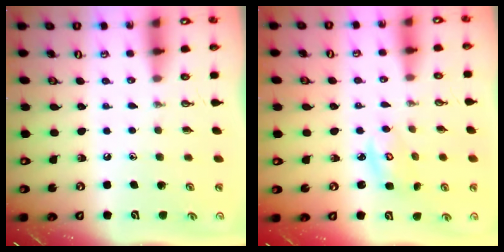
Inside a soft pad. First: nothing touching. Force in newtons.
{"total": 4.4, "press": 4.3, "slide": 0.5}